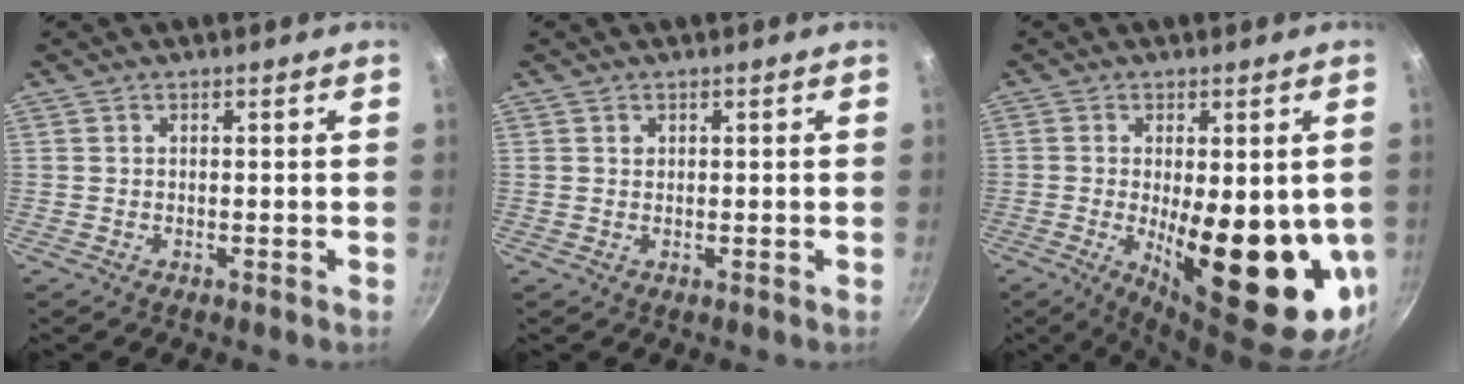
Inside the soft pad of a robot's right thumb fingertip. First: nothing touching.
{"total": 0.8, "force": [0.4, 0.7, 0.3], "torque": [-0.003, 0.003, 0.007]}
{"total": 19.6, "force": [-2.3, 7.2, 18.1], "torque": [-0.237, -0.029, -0.019]}